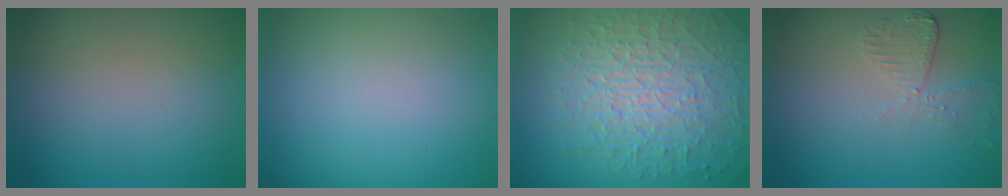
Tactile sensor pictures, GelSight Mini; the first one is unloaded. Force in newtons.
{"total": 0.0}
{"total": 10.2, "press": 6.7, "slide": 7.8}
{"total": 2.0, "press": 1.9, "slide": 0.6}